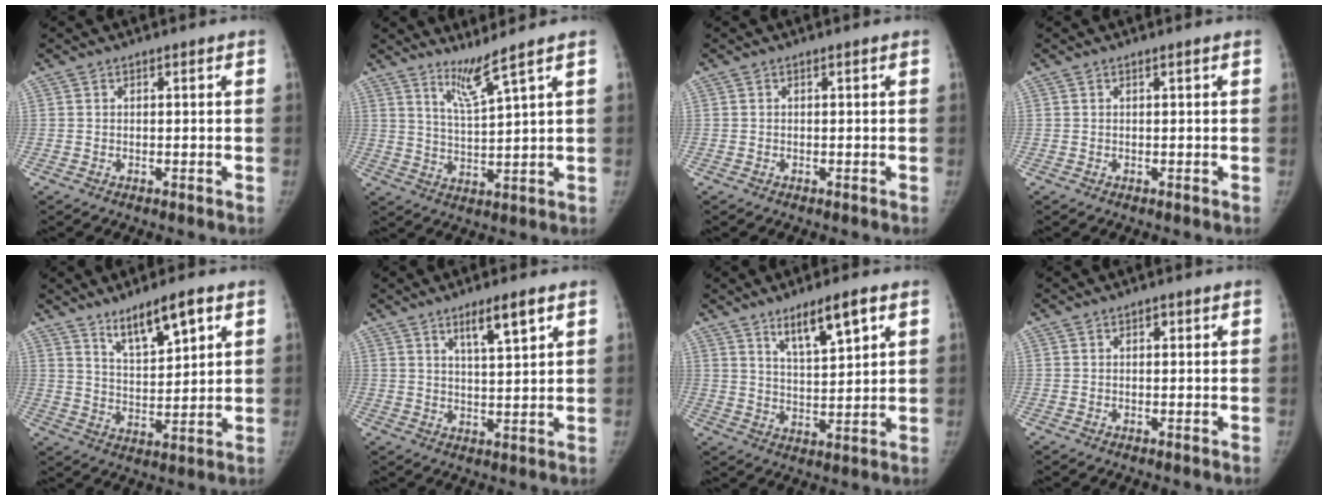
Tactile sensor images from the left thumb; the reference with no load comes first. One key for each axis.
{"total": 5.2, "fx": 4.0, "fy": -1.2, "fz": 3.2, "tx": -0.063, "ty": -0.050, "tz": 0.086}
{"total": 0.0}
{"total": 0.0}
{"total": 9.3, "fx": 5.7, "fy": 2.7, "fz": 6.8, "tx": -0.103, "ty": -0.033, "tz": 0.103}
{"total": 6.4, "fx": 3.7, "fy": 1.1, "fz": 5.1, "tx": -0.080, "ty": -0.022, "tz": 0.063}
{"total": 8.7, "fx": 5.0, "fy": 2.1, "fz": 6.8, "tx": -0.108, "ty": -0.027, "tz": 0.089}
{"total": 0.7, "fx": 0.2, "fy": 0.5, "fz": 0.4, "tx": 0.000, "ty": 0.003, "tz": 0.001}